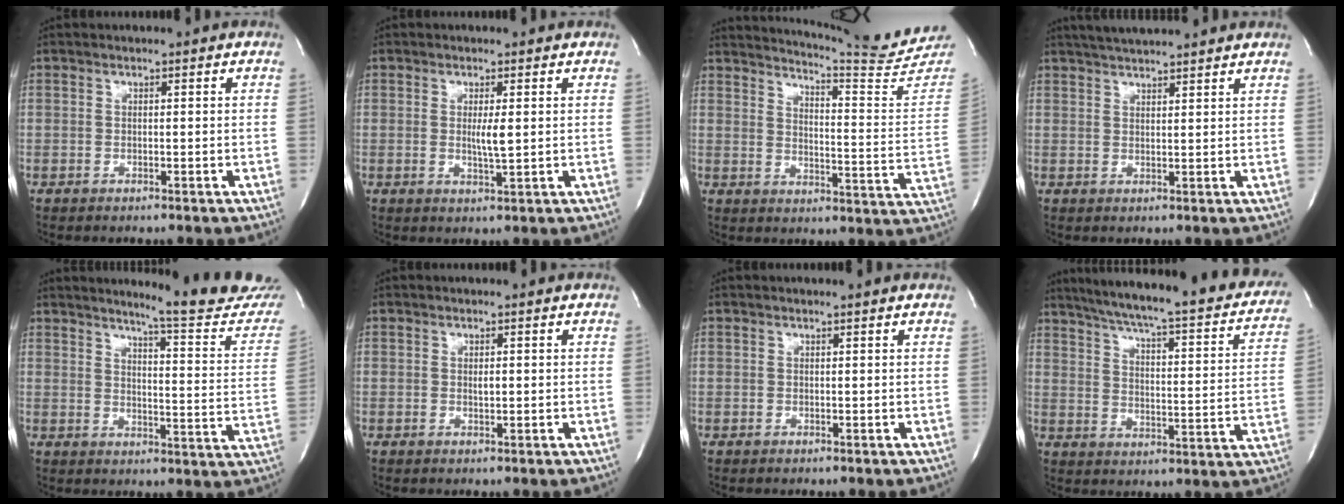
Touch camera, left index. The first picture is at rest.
{"total": 2.6, "force": [0.1, 0.1, 2.6], "torque": [-0.051, -0.009, 0.002]}
{"total": 16.6, "force": [16.0, -1.5, 4.0], "torque": [-0.072, -0.114, 0.192]}
{"total": 8.1, "force": [7.4, 0.3, 3.3], "torque": [-0.061, 0.028, 0.105]}
{"total": 17.0, "force": [15.9, -0.6, 5.9], "torque": [-0.082, -0.111, 0.180]}
{"total": 0.8, "force": [-0.1, 0.3, 0.7], "torque": [-0.013, -0.006, -0.001]}
{"total": 0.8, "force": [0.8, -0.2, 0.2], "torque": [-0.013, -0.001, 0.010]}
{"total": 29.1, "force": [24.3, 4.5, 15.5], "torque": [-0.234, -0.045, 0.296]}